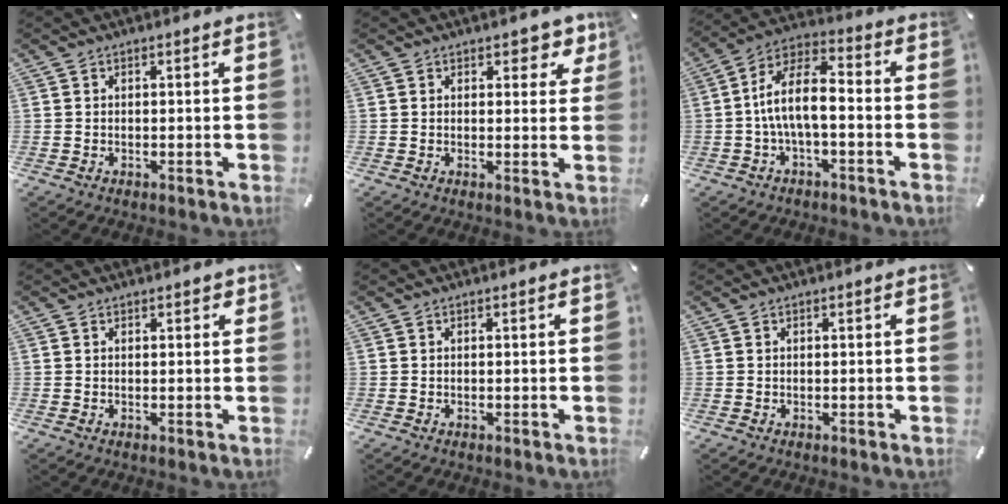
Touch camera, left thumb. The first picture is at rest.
{"total": 4.7, "force": [2.9, 2.7, 2.5], "torque": [-0.009, -0.014, 0.043]}
{"total": 11.1, "force": [-1.7, 4.9, 9.9], "torque": [-0.191, 0.009, -0.029]}
{"total": 1.1, "force": [0.5, 0.7, 0.7], "torque": [-0.014, 0.003, 0.010]}
{"total": 0.0}
{"total": 0.0}